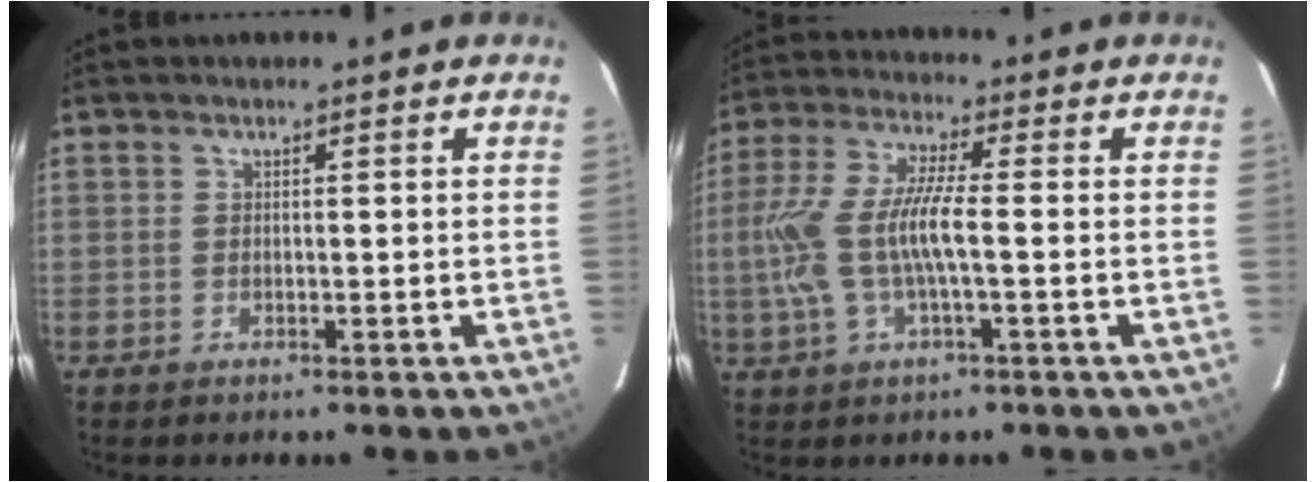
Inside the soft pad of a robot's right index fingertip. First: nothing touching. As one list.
[{"total": 11.2, "force": [-1.6, 2.3, 10.9], "torque": [-0.233, 0.001, -0.027]}]